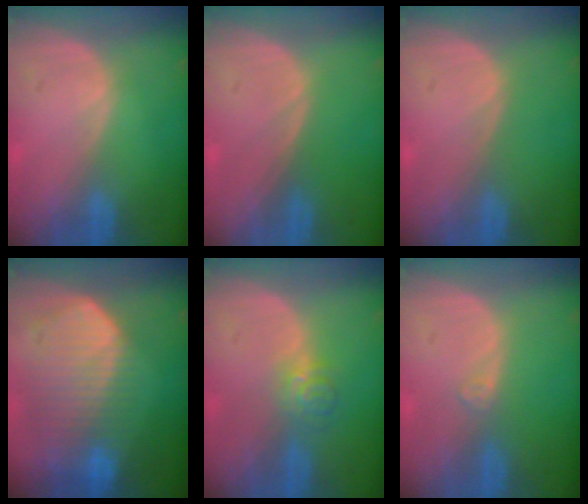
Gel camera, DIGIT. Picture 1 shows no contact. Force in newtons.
{"total": 0.0}
{"total": 0.0}
{"total": 10.5, "press": 9.1, "slide": 5.2}
{"total": 3.6, "press": 3.5, "slide": 1.0}
{"total": 0.9, "press": 0.8, "slide": 0.2}